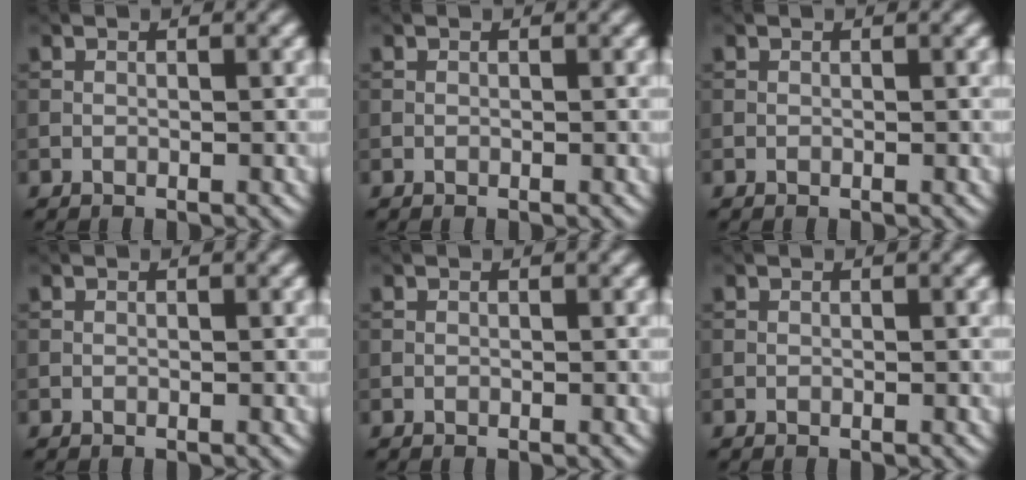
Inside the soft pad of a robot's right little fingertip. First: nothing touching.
{"total": 0.0}
{"total": 0.0}
{"total": 0.0}
{"total": 0.0}
{"total": 0.0}